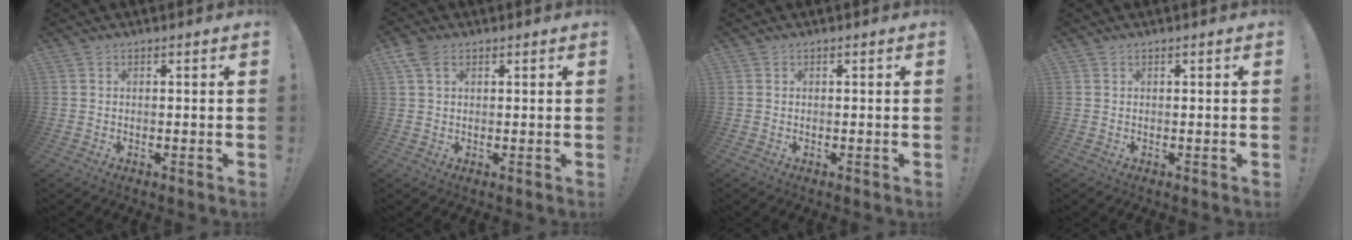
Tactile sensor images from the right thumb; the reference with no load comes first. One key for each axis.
{"total": 4.4, "fx": 2.2, "fy": 2.5, "fz": 2.8, "tx": -0.049, "ty": -0.003, "tz": 0.043}
{"total": 0.0}
{"total": 0.0}